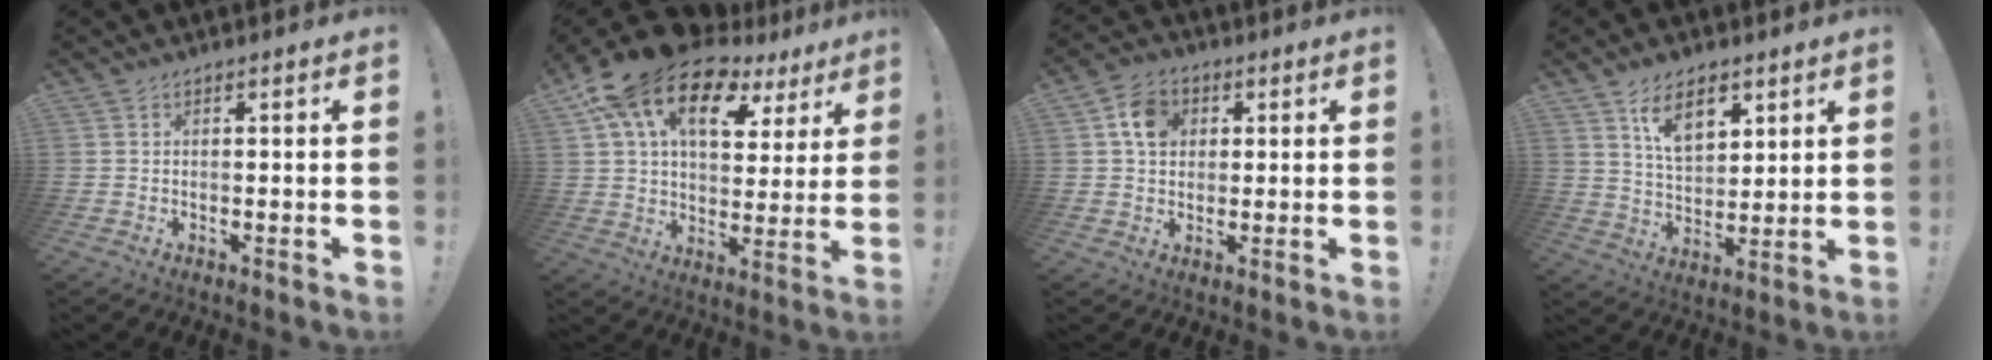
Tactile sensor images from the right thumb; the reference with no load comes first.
{"total": 19.0, "force": [11.2, 9.6, 12.0], "torque": [-0.199, -0.064, 0.196]}
{"total": 8.3, "force": [2.3, 6.6, 4.5], "torque": [-0.068, 0.009, 0.046]}
{"total": 10.7, "force": [6.5, 5.8, 6.2], "torque": [-0.094, -0.028, 0.120]}